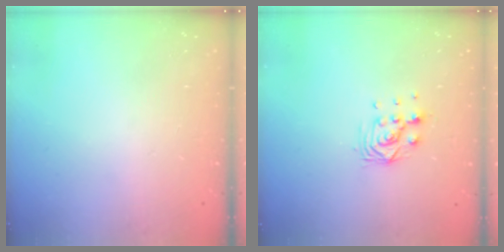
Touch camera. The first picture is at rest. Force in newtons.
{"total": 7.3, "press": 7.2, "slide": 0.6}